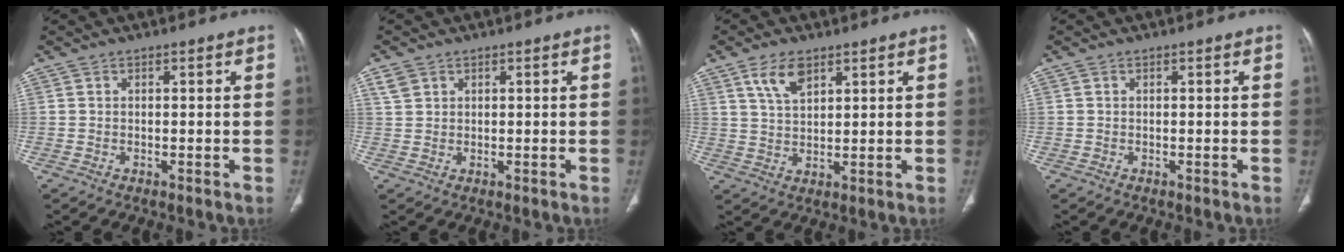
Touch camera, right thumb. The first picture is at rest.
{"total": 2.5, "force": [1.3, 1.9, 0.8], "torque": [-0.011, 0.001, 0.028]}
{"total": 5.9, "force": [3.5, 2.9, 3.8], "torque": [-0.061, -0.016, 0.069]}
{"total": 0.0}